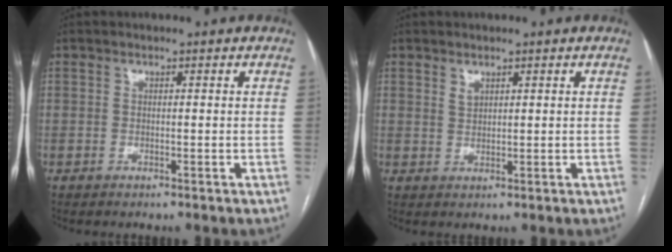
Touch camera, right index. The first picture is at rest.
{"total": 1.4, "force": [1.0, 0.7, 0.7], "torque": [-0.011, -0.001, 0.022]}